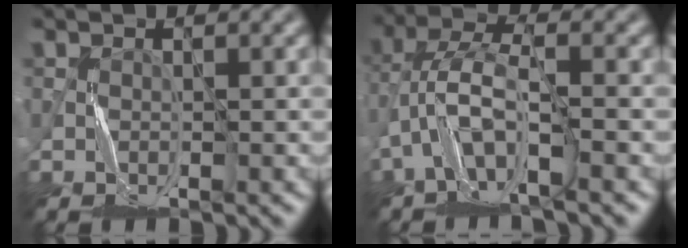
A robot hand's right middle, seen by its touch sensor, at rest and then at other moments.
{"total": 5.3, "force": [-2.8, 1.6, 4.2], "torque": [-0.094, 0.013, -0.060]}